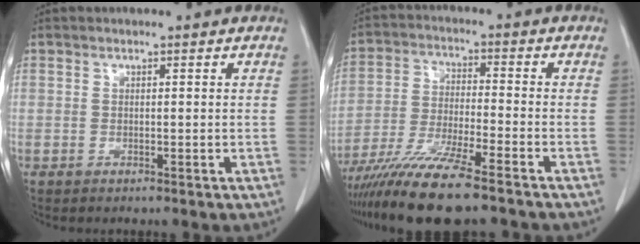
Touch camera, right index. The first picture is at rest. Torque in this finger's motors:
{"motor_torque": [1.05, -1.09, 0.92, 0.21]}